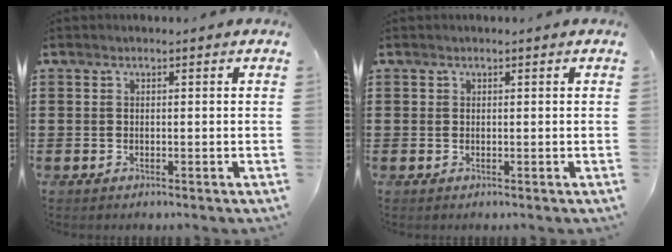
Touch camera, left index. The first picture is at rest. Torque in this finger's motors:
{"motor_torque": [0.12, -0.10, 0.05, 0.01]}